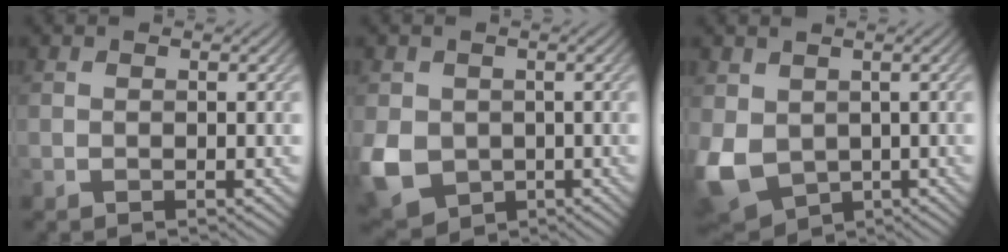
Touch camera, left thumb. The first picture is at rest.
{"total": 6.8, "force": [-1.1, 5.8, 3.4], "torque": [-0.106, -0.025, -0.023]}
{"total": 8.7, "force": [-0.5, 6.8, 5.4], "torque": [-0.162, -0.025, -0.003]}